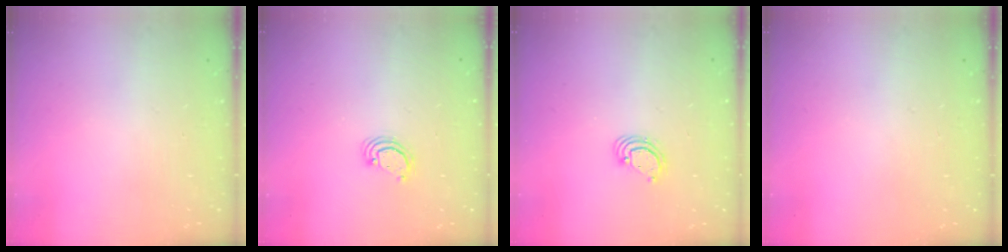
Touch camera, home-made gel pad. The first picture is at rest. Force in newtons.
{"total": 2.3, "press": 2.3, "slide": 0.3}
{"total": 3.9, "press": 3.8, "slide": 0.4}
{"total": 0.0}